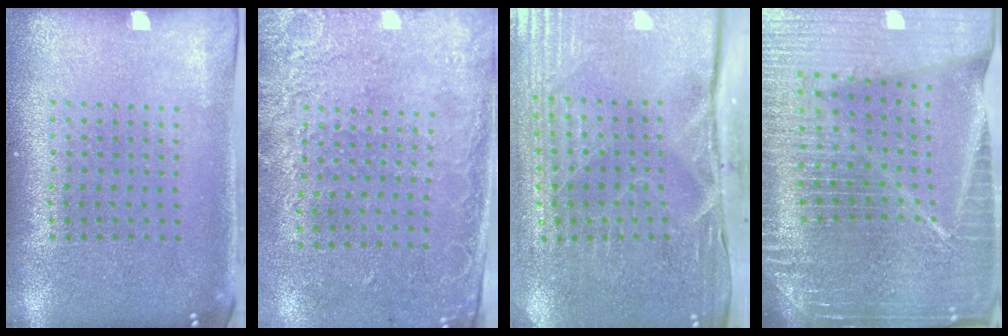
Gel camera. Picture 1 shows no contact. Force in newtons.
{"total": 2.6, "press": 2.0, "slide": 1.7}
{"total": 4.8, "press": 4.3, "slide": 2.2}
{"total": 7.0, "press": 6.0, "slide": 3.7}